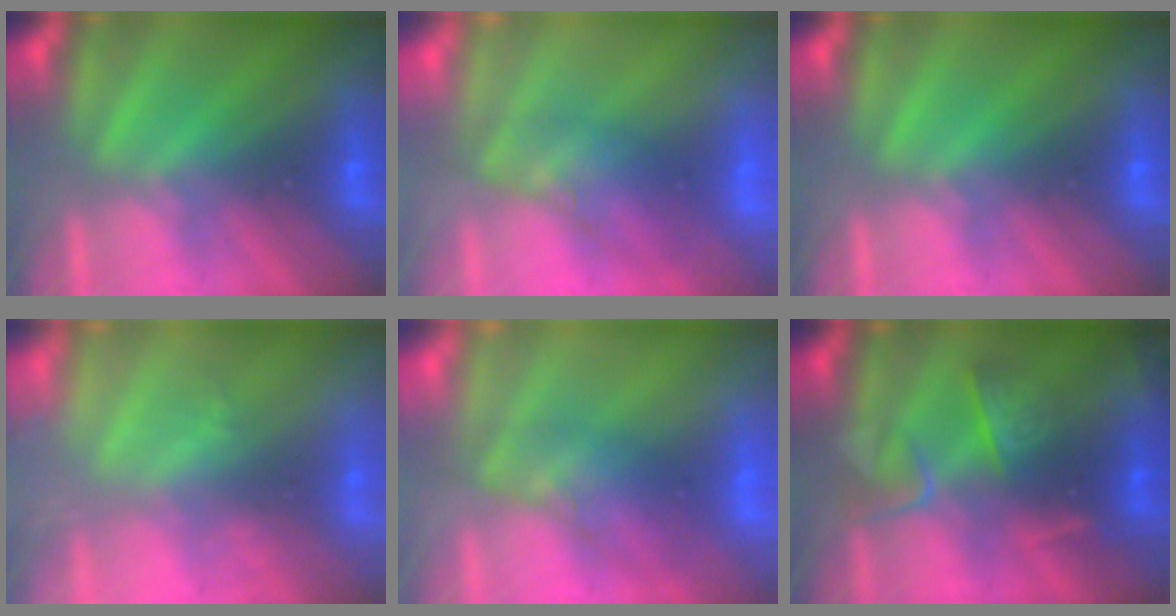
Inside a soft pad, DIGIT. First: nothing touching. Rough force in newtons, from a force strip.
{"total": 2.6}
{"total": 0.0}
{"total": 1.7}
{"total": 2.6}
{"total": 2.7}